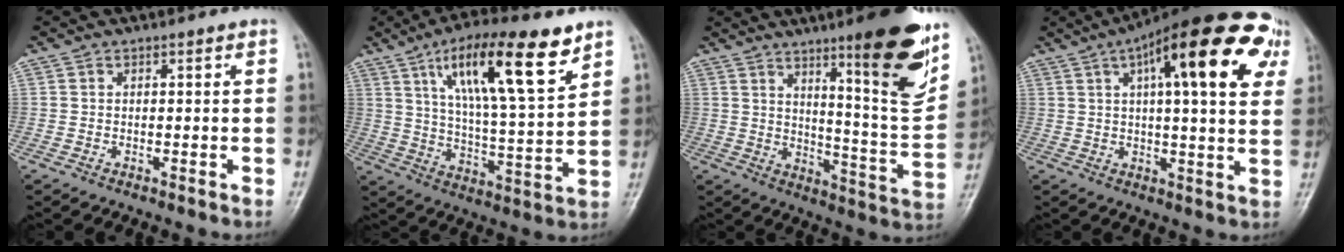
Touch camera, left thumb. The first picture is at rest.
{"total": 18.8, "force": [10.1, 4.7, 15.1], "torque": [-0.233, -0.033, 0.172]}
{"total": 18.0, "force": [10.3, 2.6, 14.6], "torque": [-0.173, -0.063, 0.155]}
{"total": 23.9, "force": [9.6, 7.2, 20.7], "torque": [-0.282, 0.013, 0.127]}